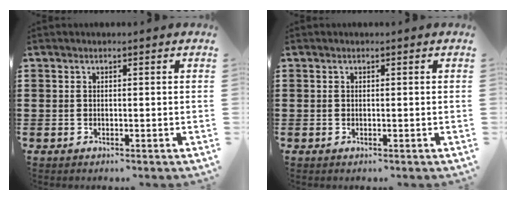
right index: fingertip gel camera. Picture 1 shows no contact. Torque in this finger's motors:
{"motor_torque": [0.90, 1.24, 0.00, 0.00]}